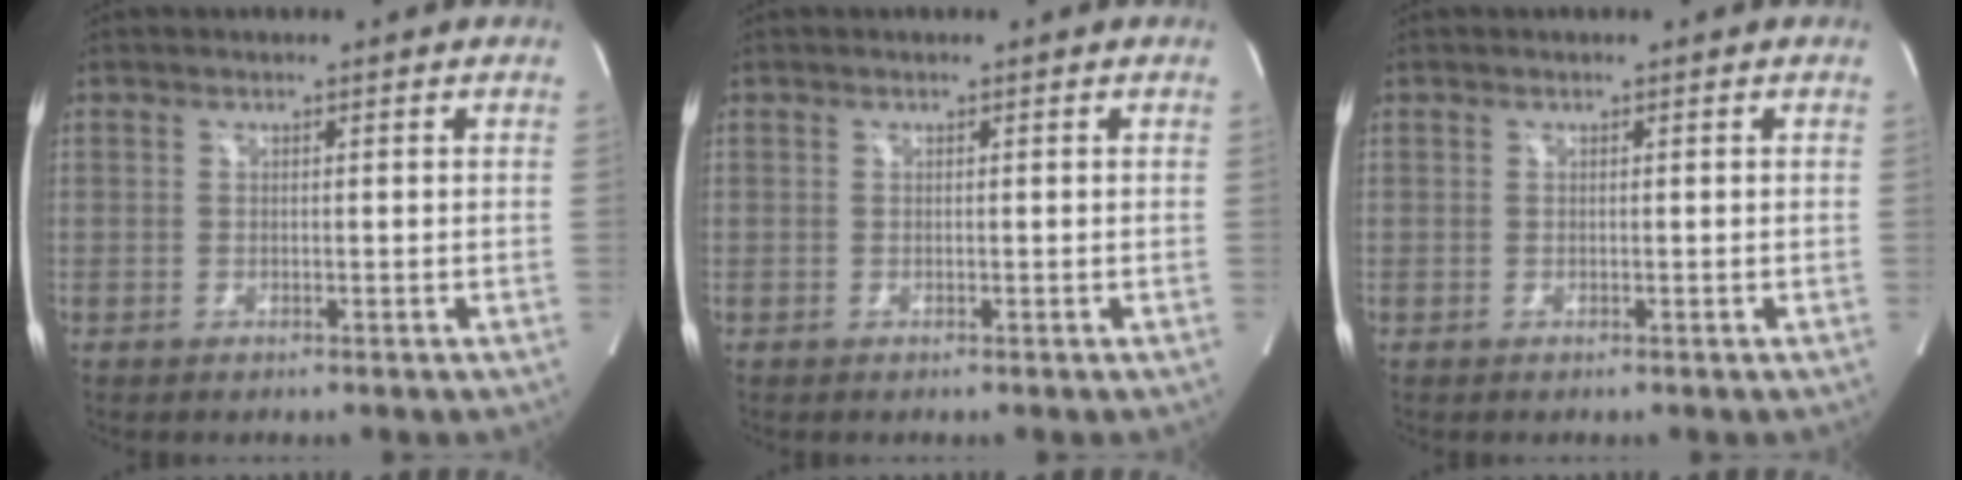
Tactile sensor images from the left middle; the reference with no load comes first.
{"total": 0.0}
{"total": 0.0}